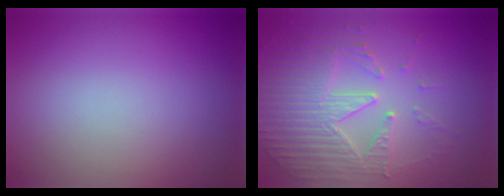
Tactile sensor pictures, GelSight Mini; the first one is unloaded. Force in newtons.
{"total": 4.9, "press": 4.3, "slide": 2.3}